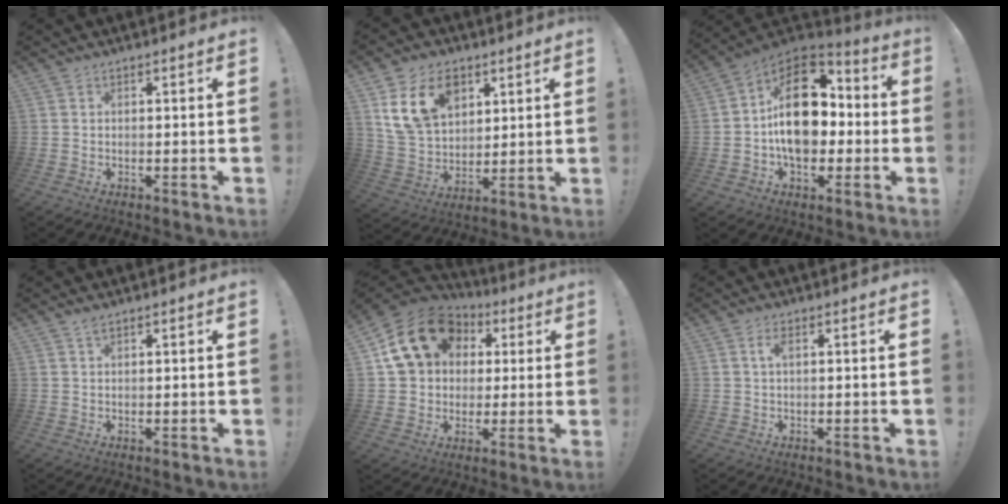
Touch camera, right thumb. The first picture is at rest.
{"total": 15.6, "force": [7.8, 10.7, 8.4], "torque": [-0.144, -0.027, 0.148]}
{"total": 21.6, "force": [1.0, 14.5, 15.9], "torque": [-0.243, 0.011, 0.024]}
{"total": 1.1, "force": [0.9, 0.2, 0.6], "torque": [-0.009, -0.001, 0.015]}
{"total": 17.2, "force": [6.4, 13.6, 8.5], "torque": [-0.130, -0.014, 0.129]}
{"total": 2.1, "force": [0.6, 0.5, 2.0], "torque": [-0.034, 0.001, 0.007]}